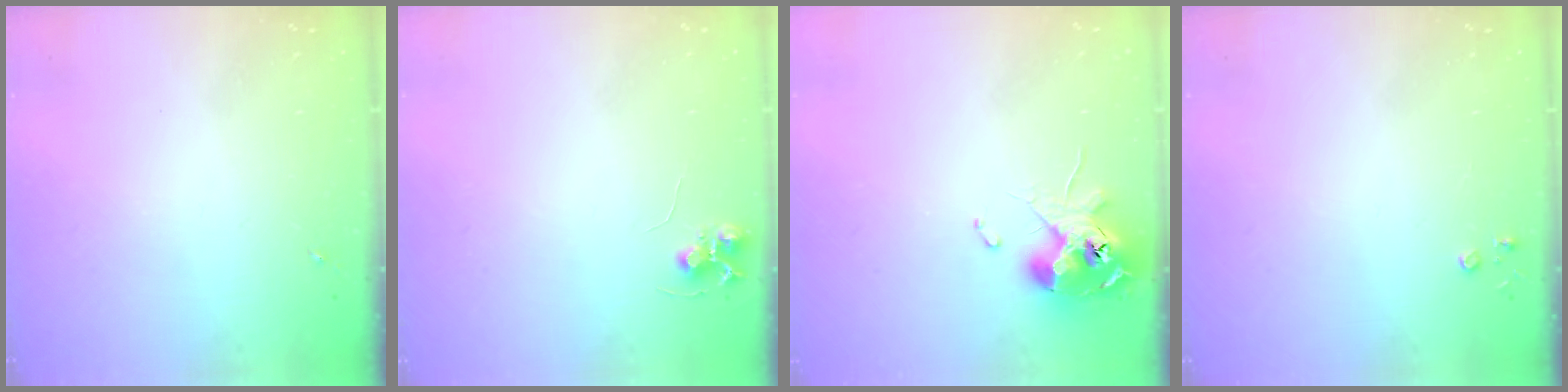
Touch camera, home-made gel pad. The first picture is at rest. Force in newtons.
{"total": 6.9, "press": 6.9, "slide": 0.7}
{"total": 11.9, "press": 11.8, "slide": 1.2}
{"total": 2.8, "press": 2.8, "slide": 0.3}